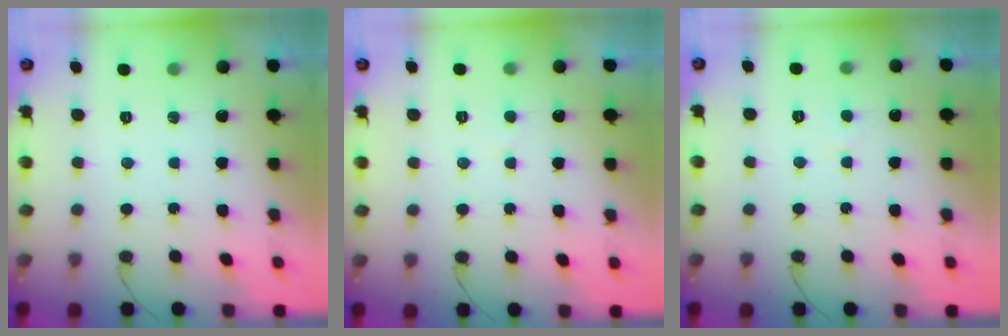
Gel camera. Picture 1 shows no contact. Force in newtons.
{"total": 3.0, "press": 3.0, "slide": 0.4}
{"total": 1.8, "press": 1.8, "slide": 0.2}